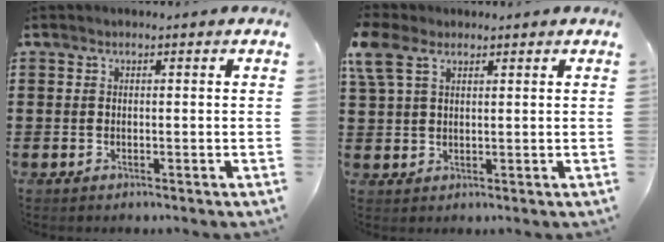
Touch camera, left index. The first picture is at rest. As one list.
[{"total": 5.2, "force": [2.9, 3.1, 2.9], "torque": [-0.077, 0.009, 0.054]}]